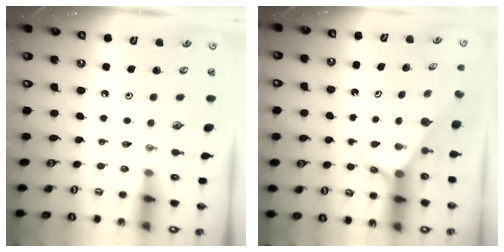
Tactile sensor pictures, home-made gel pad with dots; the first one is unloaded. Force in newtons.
{"total": 2.7, "press": 2.7, "slide": 0.1}